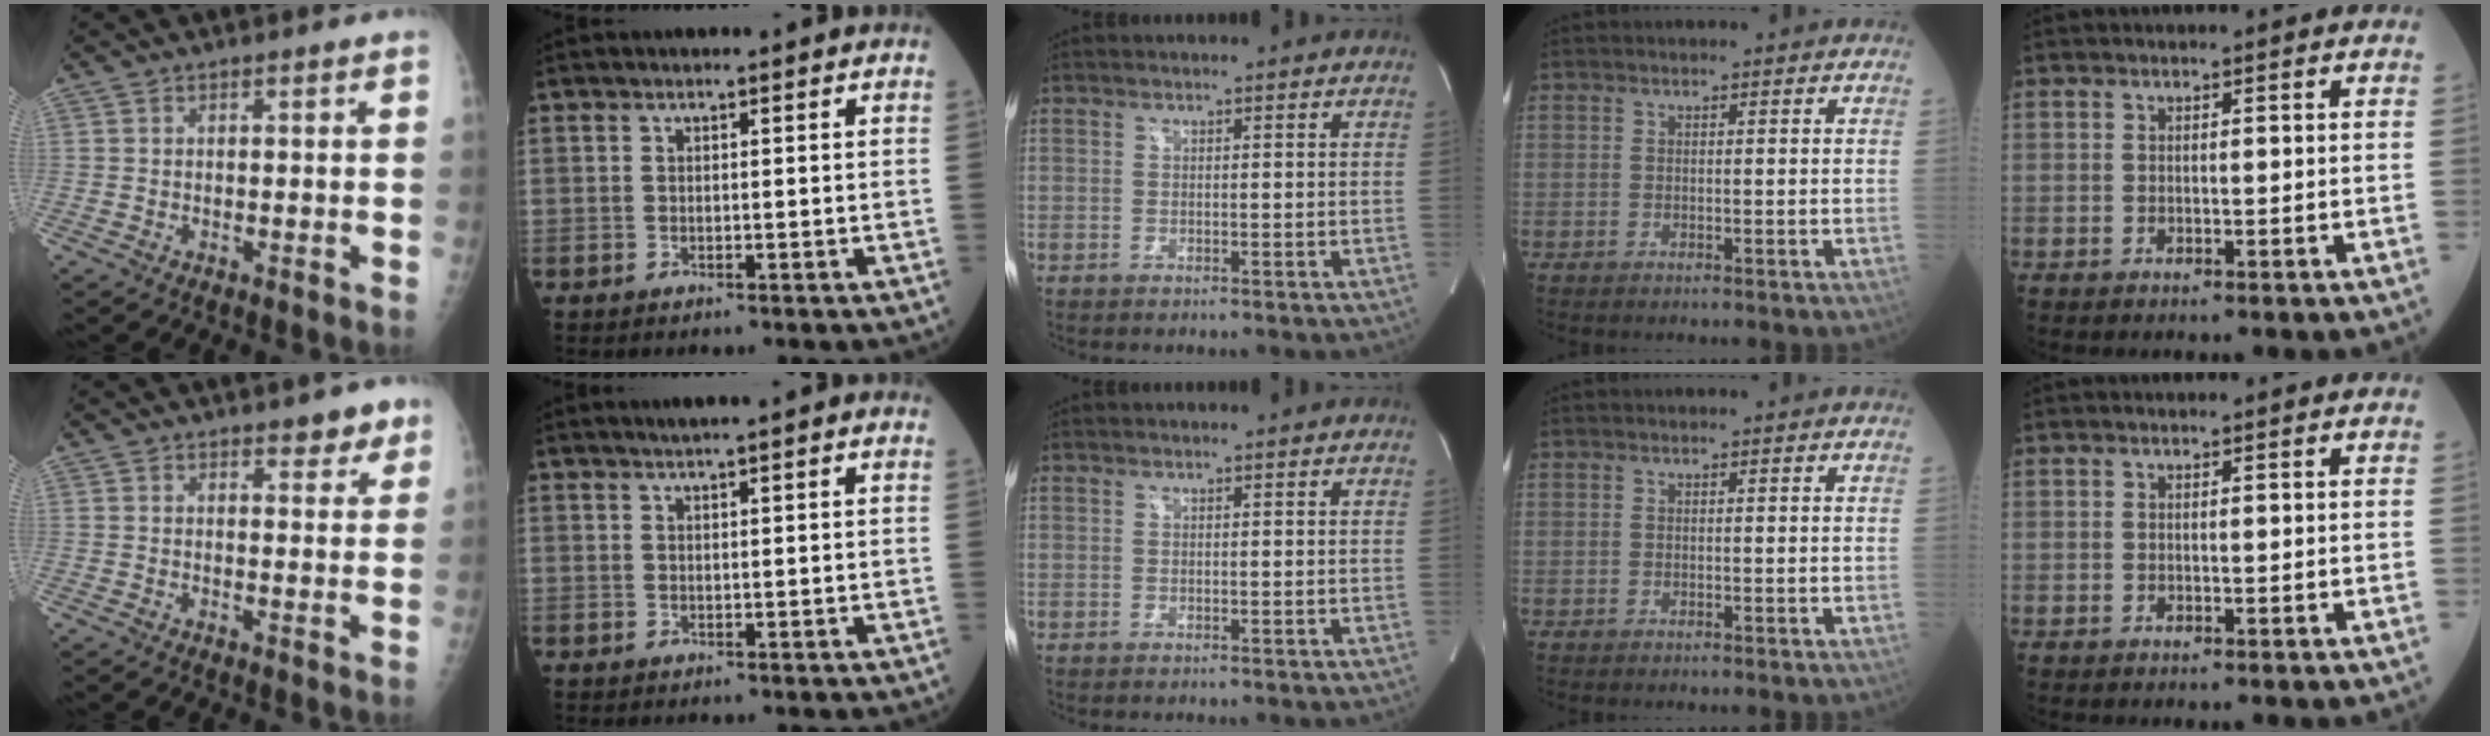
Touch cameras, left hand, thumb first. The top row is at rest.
{"thumb": {"total": 4.0, "force": [2.8, 1.9, 2.1], "torque": [0.001, -0.013, 0.034]}, "index": {"total": 2.7, "force": [2.1, 0.0, 1.7], "torque": [-0.024, 0.020, 0.032]}}